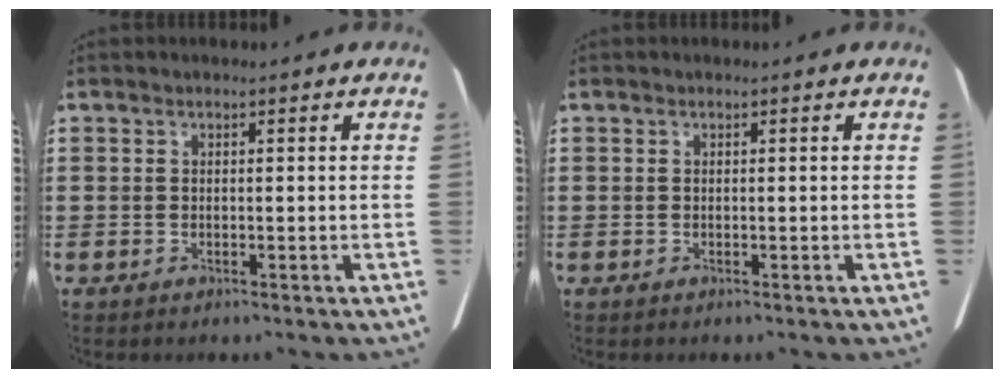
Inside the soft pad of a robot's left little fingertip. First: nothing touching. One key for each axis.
{"total": 0.0}